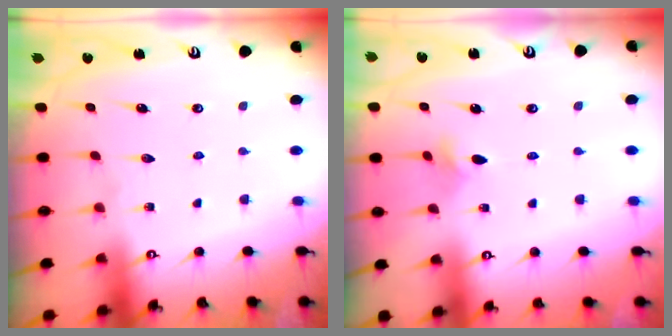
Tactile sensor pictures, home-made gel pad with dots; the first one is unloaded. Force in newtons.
{"total": 2.6, "press": 2.6, "slide": 0.5}